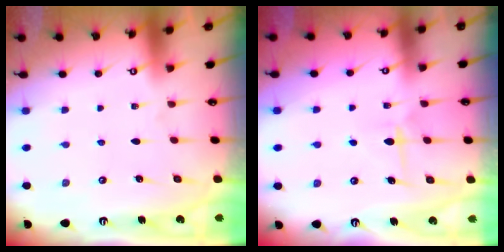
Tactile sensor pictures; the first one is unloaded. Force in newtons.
{"total": 6.1, "press": 6.1, "slide": 0.8}